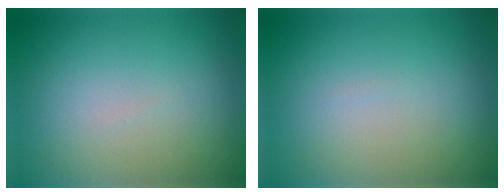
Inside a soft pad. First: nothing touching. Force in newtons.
{"total": 0.0}